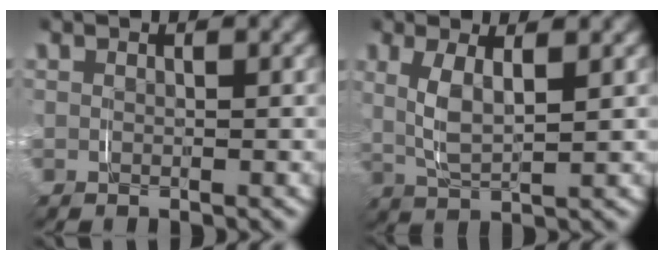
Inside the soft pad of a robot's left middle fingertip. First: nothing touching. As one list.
[{"total": 3.9, "force": [1.0, 1.7, 3.3], "torque": [-0.081, -0.006, 0.021]}]